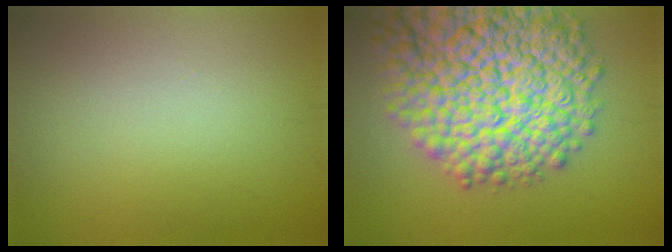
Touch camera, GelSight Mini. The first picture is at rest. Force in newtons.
{"total": 15.8, "press": 15.8, "slide": 0.7}